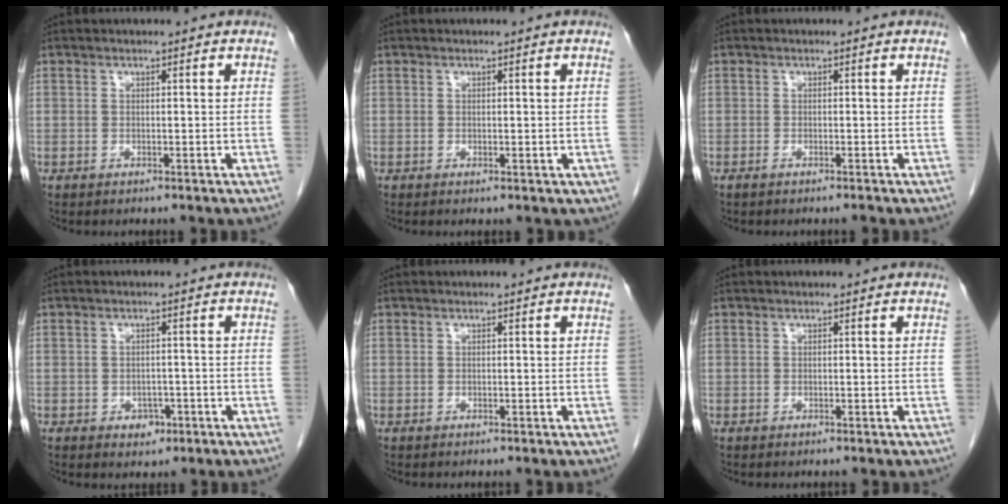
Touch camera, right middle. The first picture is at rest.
{"total": 1.0, "force": [-0.3, 0.6, 0.7], "torque": [-0.010, -0.002, 0.002]}
{"total": 1.0, "force": [-0.8, -0.1, 0.5], "torque": [-0.011, -0.001, -0.015]}
{"total": 2.5, "force": [-1.1, 1.8, 1.3], "torque": [-0.013, 0.004, -0.007]}
{"total": 0.0}
{"total": 0.0}